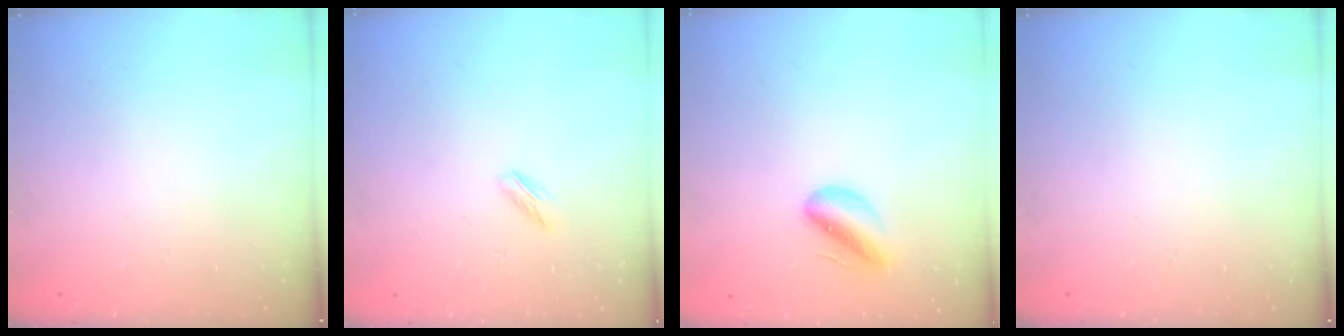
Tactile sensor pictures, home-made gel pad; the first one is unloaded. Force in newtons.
{"total": 2.2, "press": 2.1, "slide": 0.7}
{"total": 7.9, "press": 7.5, "slide": 2.3}
{"total": 0.0}